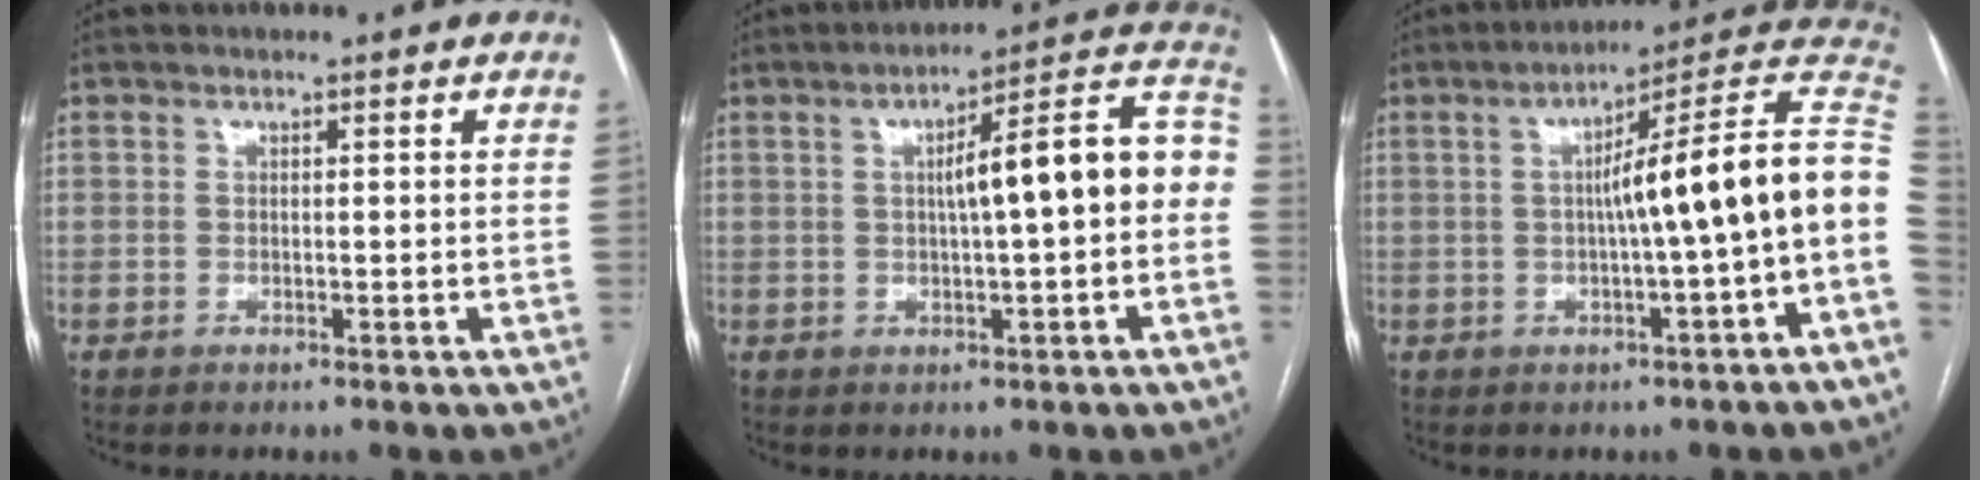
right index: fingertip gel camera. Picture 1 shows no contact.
{"total": 13.6, "force": [0.4, 1.8, 13.5], "torque": [-0.183, 0.046, 0.005]}
{"total": 15.0, "force": [-0.6, -0.7, 15.0], "torque": [-0.204, 0.037, -0.017]}